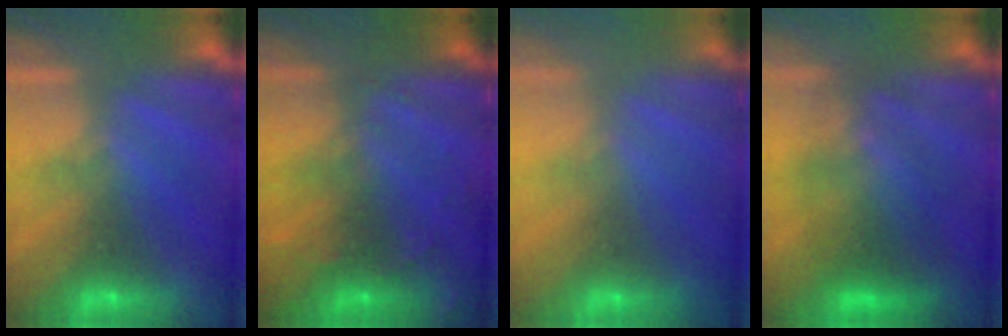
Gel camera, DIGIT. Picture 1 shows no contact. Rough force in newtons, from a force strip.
{"total": 8.5}
{"total": 2.9}
{"total": 3.6}